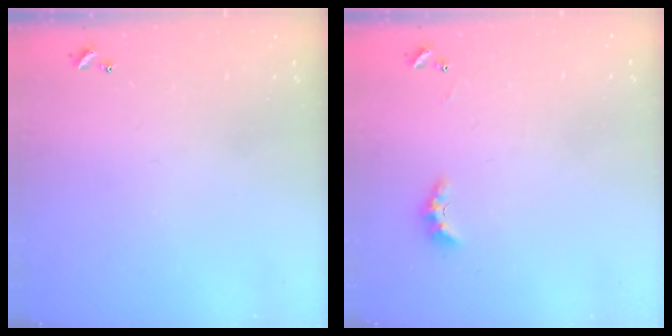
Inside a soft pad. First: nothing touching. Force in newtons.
{"total": 3.9, "press": 3.8, "slide": 0.7}